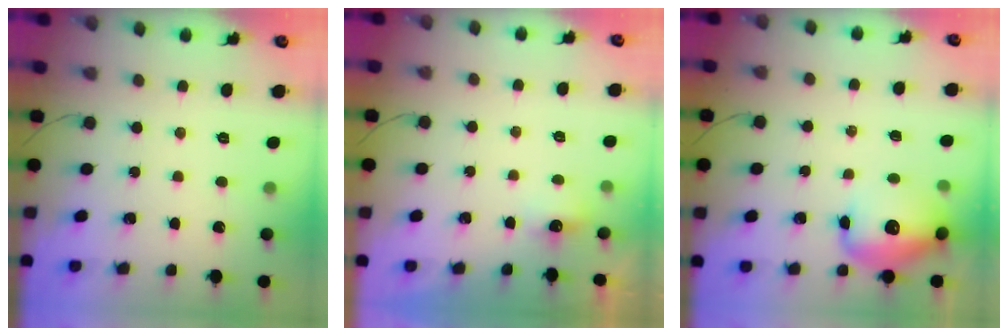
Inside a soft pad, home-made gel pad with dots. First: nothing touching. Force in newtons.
{"total": 2.3, "press": 2.2, "slide": 0.7}
{"total": 13.8, "press": 13.3, "slide": 3.8}